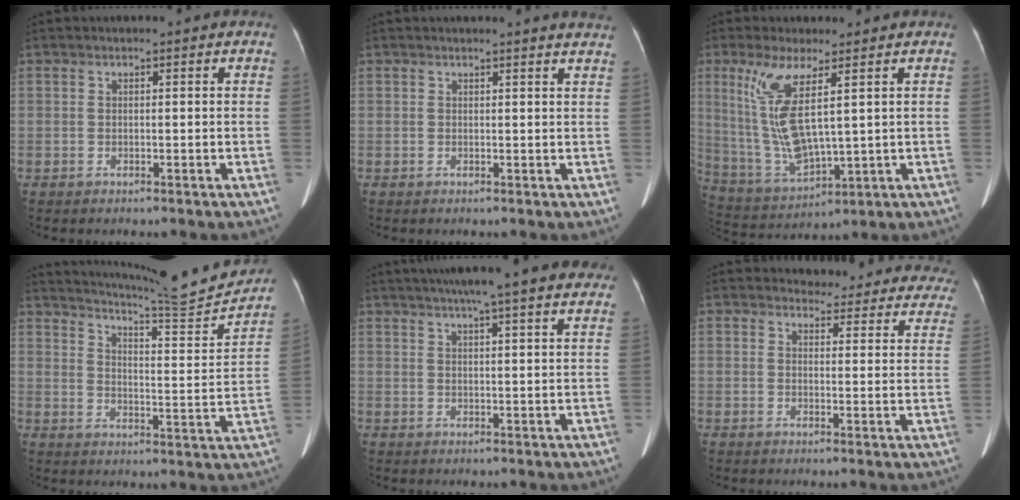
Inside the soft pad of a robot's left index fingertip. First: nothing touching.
{"total": 4.5, "force": [4.3, -0.3, 1.3], "torque": [-0.014, -0.008, 0.025]}
{"total": 11.4, "force": [3.4, 2.3, 10.6], "torque": [-0.241, -0.017, 0.079]}
{"total": 17.3, "force": [16.6, -0.5, 4.8], "torque": [-0.082, -0.055, 0.219]}
{"total": 19.2, "force": [16.1, 1.1, 10.3], "torque": [-0.158, 0.030, 0.200]}
{"total": 17.9, "force": [17.0, 4.8, 2.2], "torque": [0.013, -0.063, 0.165]}